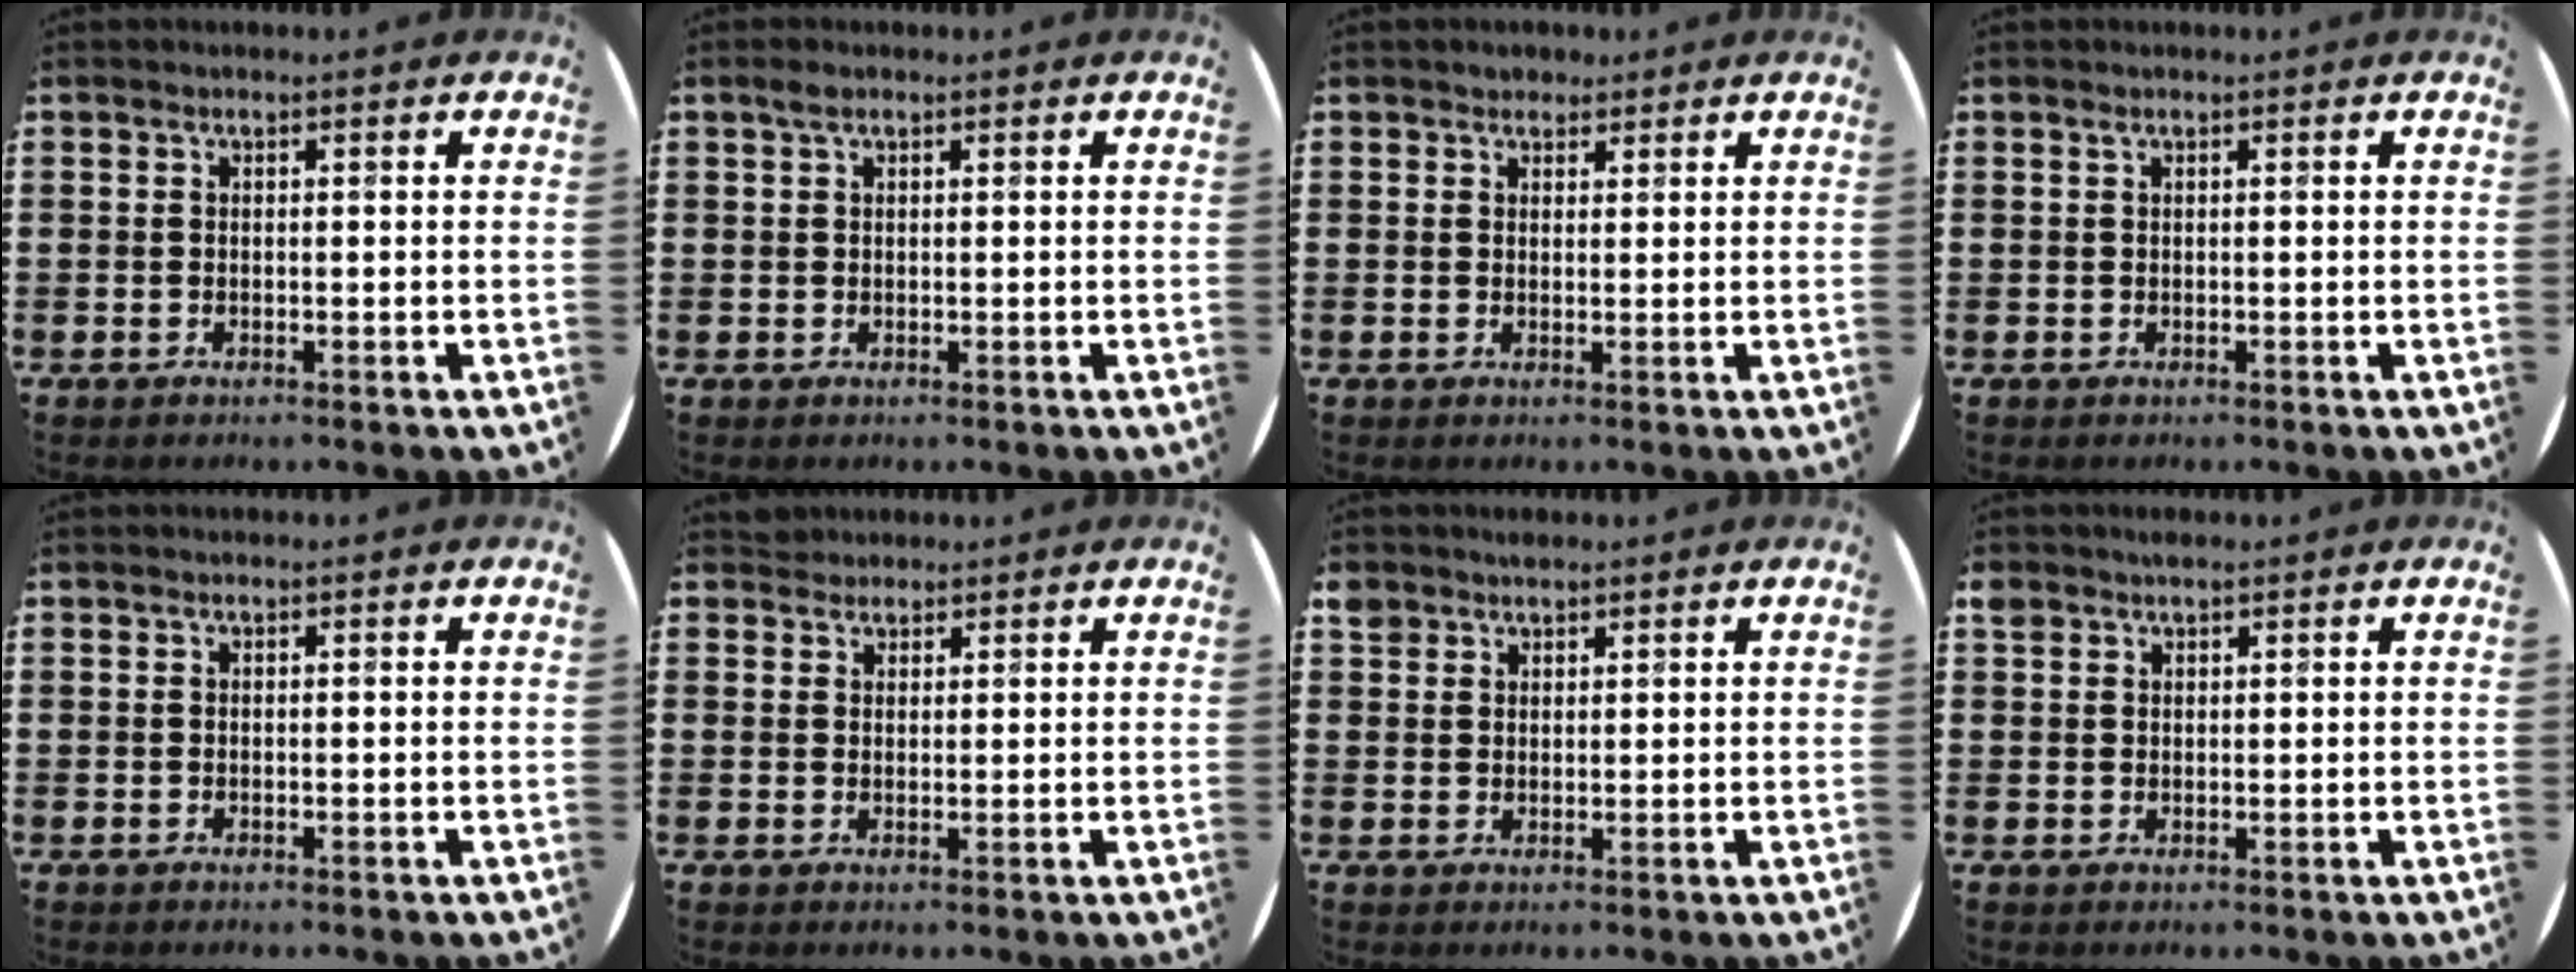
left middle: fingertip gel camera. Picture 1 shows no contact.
{"total": 1.0, "force": [0.7, 0.7, 0.4], "torque": [-0.003, 0.002, 0.011]}
{"total": 1.5, "force": [1.3, 0.6, 0.0], "torque": [0.006, 0.000, 0.024]}
{"total": 0.0}
{"total": 0.0}
{"total": 1.8, "force": [1.7, 0.7, -0.2], "torque": [0.000, 0.005, 0.034]}
{"total": 2.1, "force": [1.8, 1.1, 0.1], "torque": [0.003, 0.001, 0.034]}
{"total": 1.2, "force": [1.1, 0.6, 0.2], "torque": [-0.005, 0.003, 0.021]}